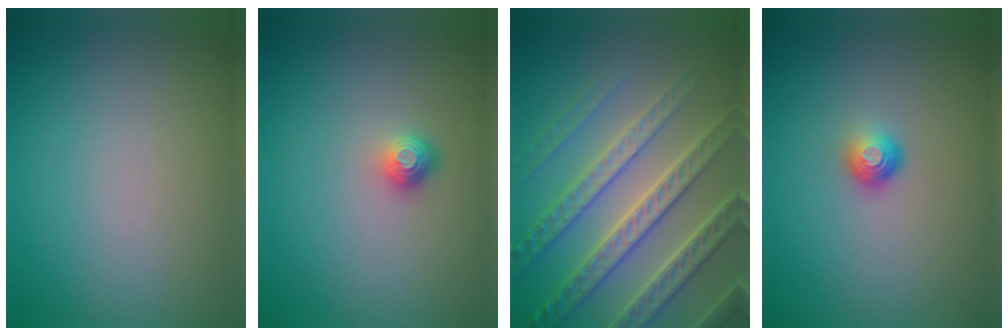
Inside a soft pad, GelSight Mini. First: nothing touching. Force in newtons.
{"total": 1.2, "press": 1.0, "slide": 0.7}
{"total": 7.0, "press": 6.8, "slide": 1.7}
{"total": 1.7, "press": 1.1, "slide": 1.3}